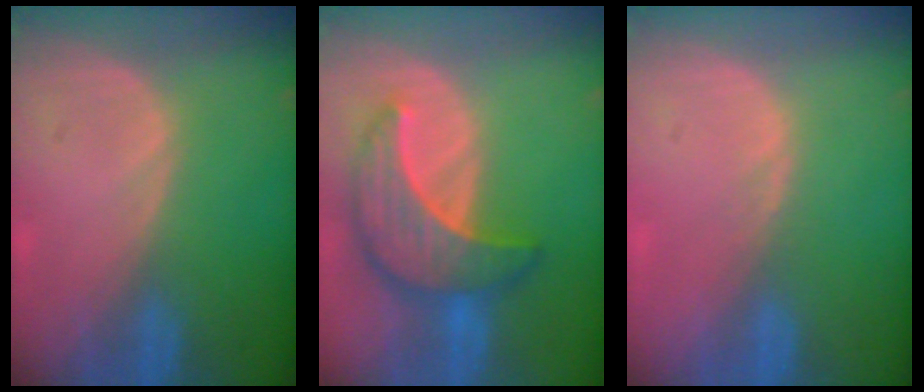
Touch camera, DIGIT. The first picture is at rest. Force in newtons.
{"total": 9.4, "press": 9.3, "slide": 0.9}
{"total": 0.5, "press": 0.5, "slide": 0.1}